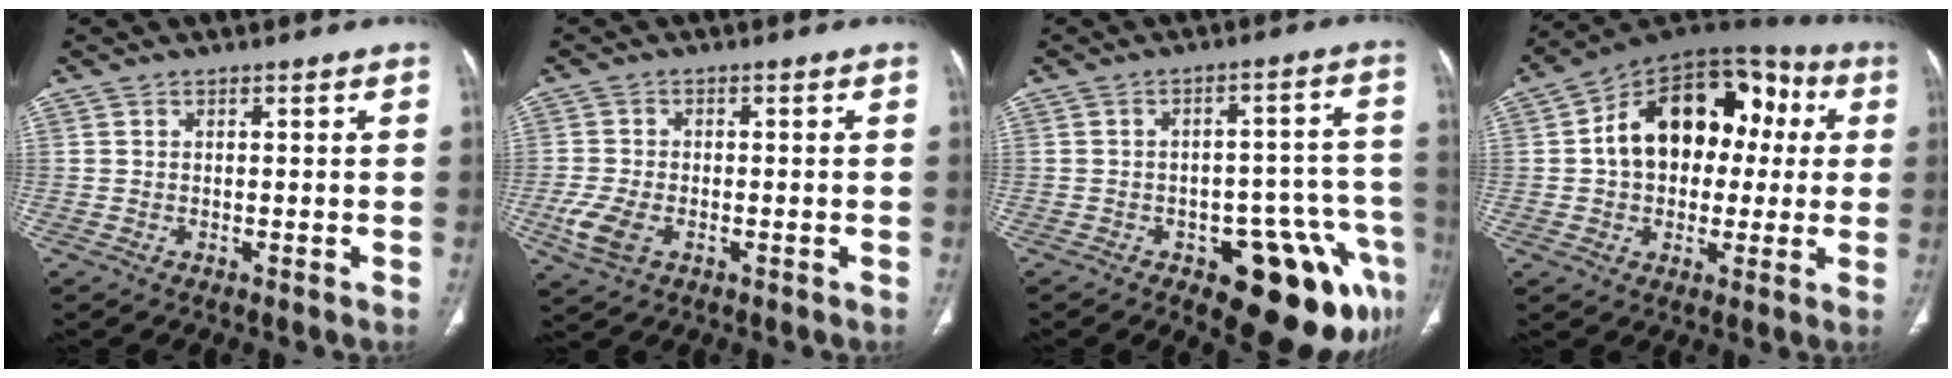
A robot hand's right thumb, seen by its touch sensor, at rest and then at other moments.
{"total": 6.1, "force": [-1.9, 3.7, 4.4], "torque": [-0.107, 0.001, -0.034]}
{"total": 17.6, "force": [-8.6, 7.7, 13.3], "torque": [-0.099, 0.054, -0.099]}
{"total": 20.8, "force": [2.5, 14.3, 15.0], "torque": [-0.190, 0.042, 0.032]}